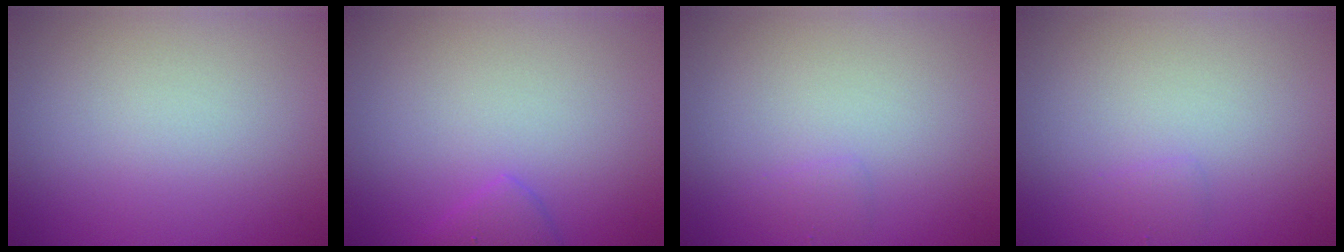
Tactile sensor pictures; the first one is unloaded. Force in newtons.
{"total": 1.6, "press": 1.6, "slide": 0.2}
{"total": 0.8, "press": 0.8, "slide": 0.0}
{"total": 0.8, "press": 0.8, "slide": 0.0}